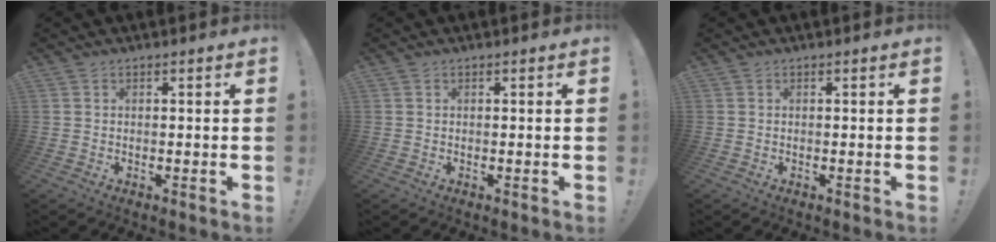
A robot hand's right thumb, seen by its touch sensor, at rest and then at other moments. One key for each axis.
{"total": 0.0}
{"total": 0.0}